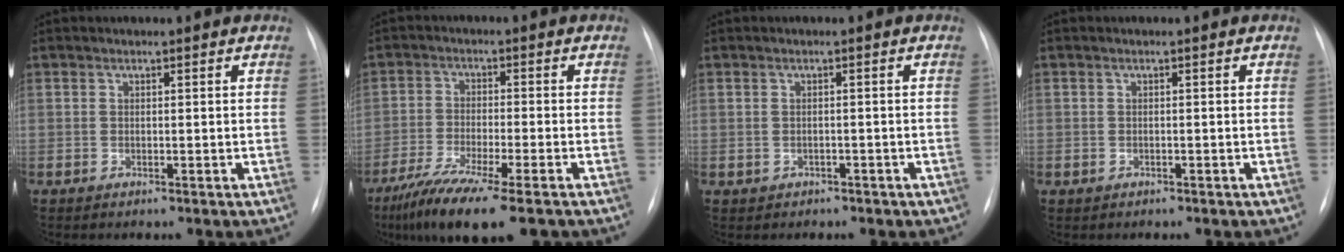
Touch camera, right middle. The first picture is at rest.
{"total": 12.2, "force": [-8.6, 1.3, 8.6], "torque": [-0.148, -0.032, -0.141]}
{"total": 1.9, "force": [-1.2, 1.4, 0.5], "torque": [-0.018, 0.009, -0.001]}
{"total": 0.8, "force": [-0.5, 0.6, 0.0], "torque": [-0.005, 0.005, -0.005]}